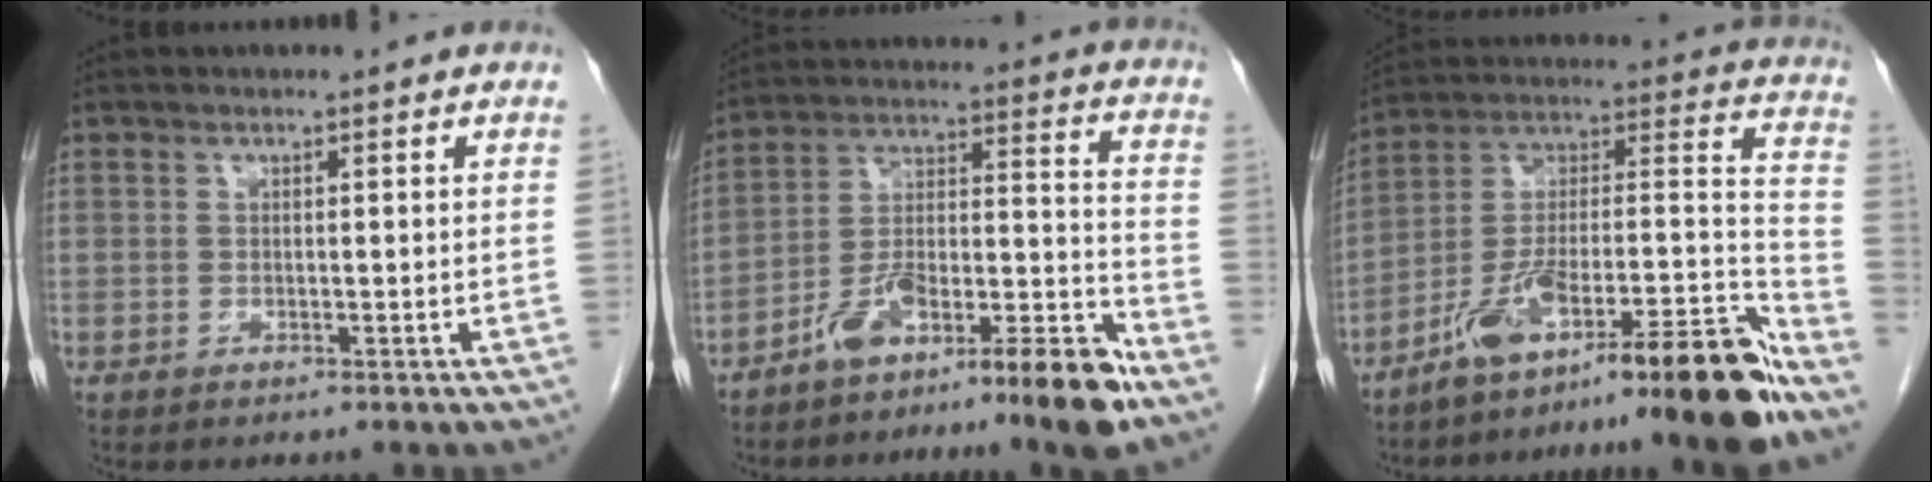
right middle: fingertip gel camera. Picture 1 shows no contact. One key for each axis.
{"total": 14.2, "fx": -10.6, "fy": 0.6, "fz": 9.5, "tx": -0.157, "ty": 0.029, "tz": -0.174}
{"total": 25.5, "fx": -19.0, "fy": 1.5, "fz": 16.9, "tx": -0.200, "ty": 0.018, "tz": -0.312}